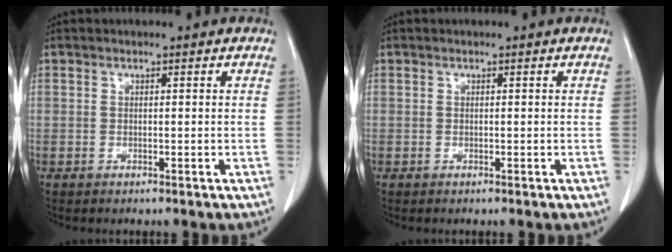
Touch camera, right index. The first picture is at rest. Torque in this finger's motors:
{"motor_torque": [0.00, 0.00, 0.00, 0.00]}